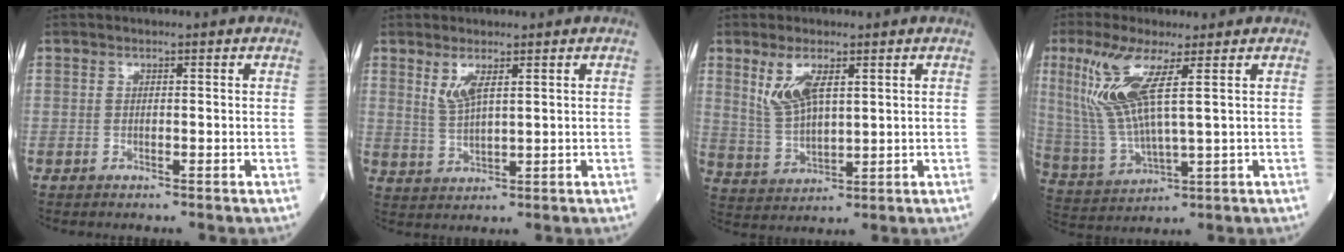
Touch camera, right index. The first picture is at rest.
{"total": 3.8, "force": [2.1, 0.7, 3.1], "torque": [-0.071, -0.005, 0.050]}
{"total": 6.6, "force": [3.1, 2.4, 5.4], "torque": [-0.120, 0.001, 0.076]}
{"total": 11.1, "force": [4.2, 1.6, 10.1], "torque": [-0.241, -0.004, 0.092]}